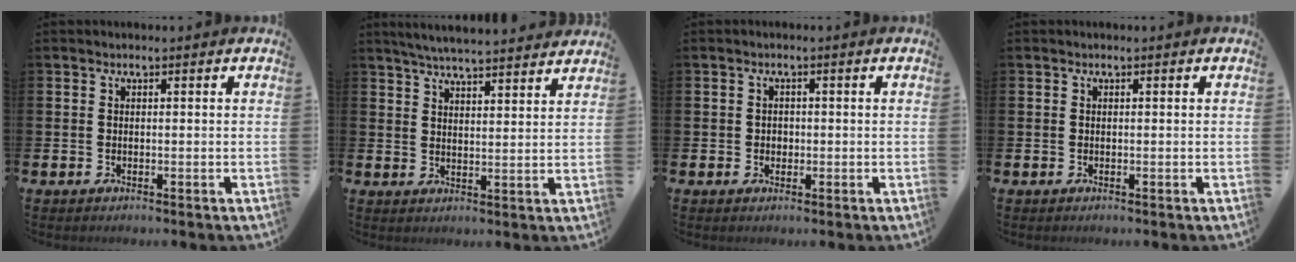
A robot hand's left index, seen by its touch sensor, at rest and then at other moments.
{"total": 5.3, "force": [5.2, 0.0, 1.0], "torque": [-0.029, -0.029, 0.092]}
{"total": 1.2, "force": [0.1, 1.1, 0.4], "torque": [0.002, 0.004, -0.002]}
{"total": 0.0}